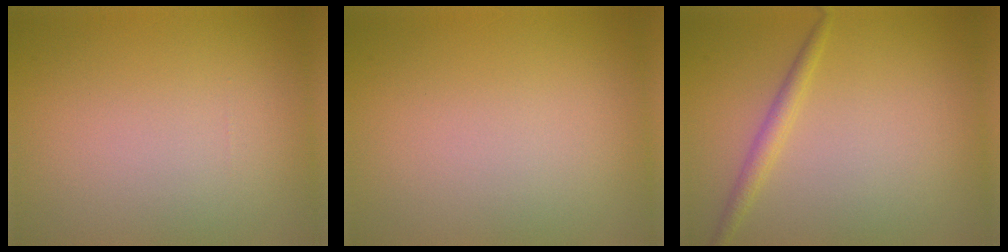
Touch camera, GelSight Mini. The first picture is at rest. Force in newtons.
{"total": 0.0}
{"total": 1.6, "press": 1.6, "slide": 0.1}